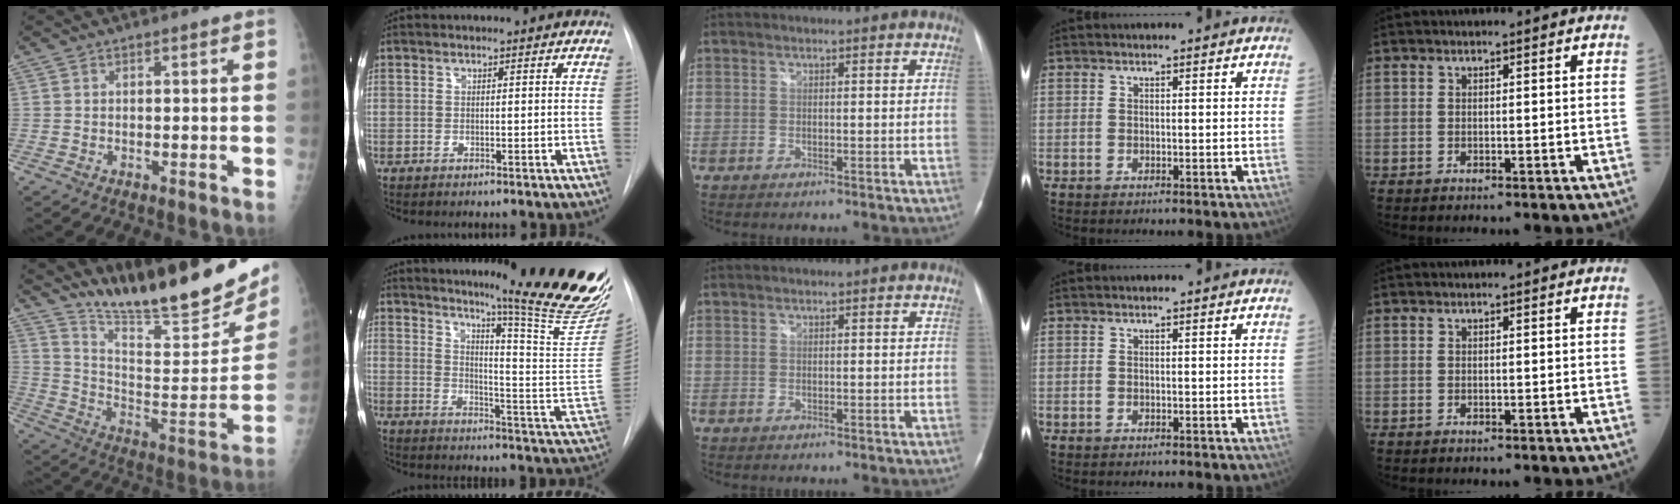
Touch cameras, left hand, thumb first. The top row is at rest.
{"thumb": {"total": 26.3, "force": [21.2, 4.5, 14.8], "torque": [-0.201, -0.122, 0.327]}, "index": {"total": 22.8, "force": [19.1, -0.8, 12.5], "torque": [-0.171, -0.121, 0.237]}}